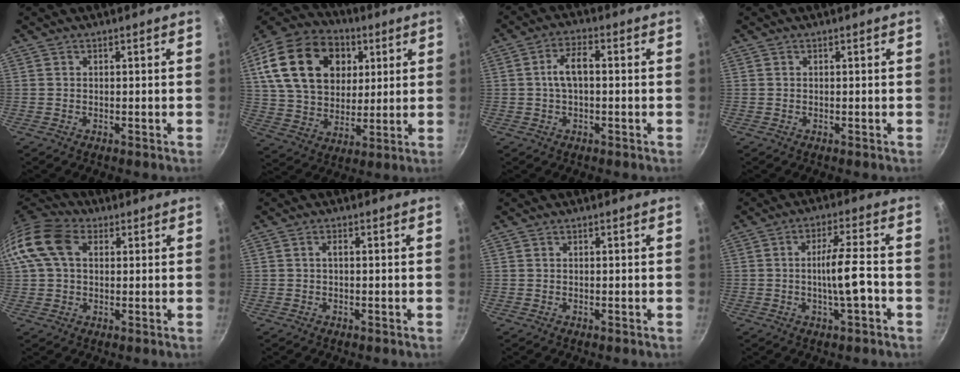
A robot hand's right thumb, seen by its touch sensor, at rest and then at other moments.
{"total": 24.7, "force": [7.5, 17.8, 15.4], "torque": [-0.257, 0.001, 0.129]}
{"total": 5.5, "force": [0.0, 2.7, 4.8], "torque": [-0.090, 0.022, -0.003]}
{"total": 0.0}
{"total": 12.5, "force": [3.3, 8.5, 8.6], "torque": [-0.160, 0.022, 0.043]}
{"total": 1.0, "force": [0.0, 0.4, 0.9], "torque": [-0.021, 0.006, -0.001]}
{"total": 0.0}
{"total": 7.4, "force": [-1.9, 1.2, 7.0], "torque": [-0.119, 0.019, -0.036]}